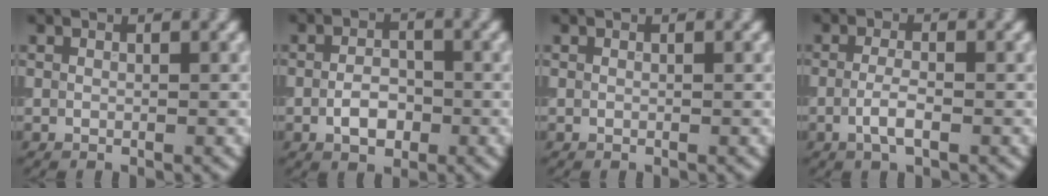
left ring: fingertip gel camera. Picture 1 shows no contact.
{"total": 2.9, "force": [-0.9, 1.8, 2.1], "torque": [-0.037, 0.003, -0.018]}
{"total": 0.0}
{"total": 2.2, "force": [-0.7, 0.7, 2.0], "torque": [-0.041, 0.000, -0.019]}